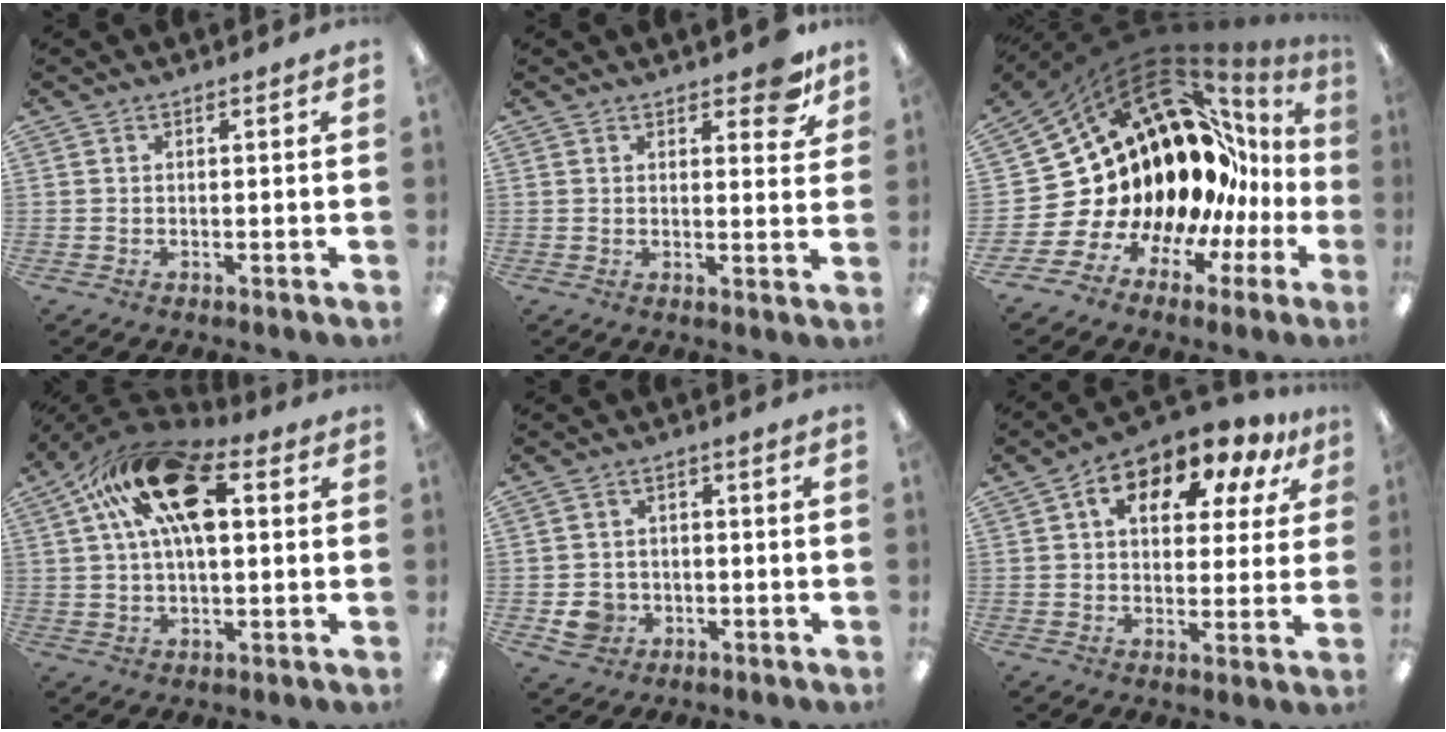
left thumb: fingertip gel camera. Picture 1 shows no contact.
{"total": 6.1, "force": [4.4, 2.7, 3.2], "torque": [-0.026, -0.024, 0.073]}
{"total": 18.5, "force": [5.4, 14.2, 10.6], "torque": [-0.150, -0.122, 0.161]}
{"total": 20.3, "force": [7.4, 10.2, 15.9], "torque": [-0.286, -0.006, 0.124]}
{"total": 5.7, "force": [-1.9, 5.0, 1.9], "torque": [-0.037, 0.009, -0.032]}
{"total": 11.1, "force": [5.6, 6.2, 7.3], "torque": [-0.114, -0.020, 0.096]}